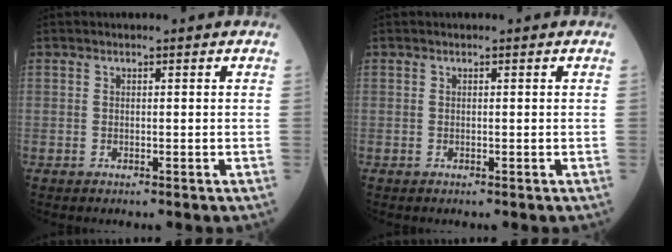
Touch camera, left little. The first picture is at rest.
{"total": 0.0}